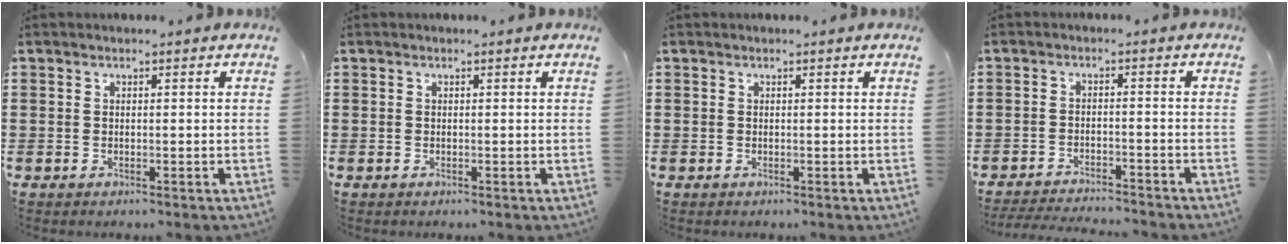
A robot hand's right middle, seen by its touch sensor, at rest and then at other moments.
{"total": 0.0}
{"total": 0.0}
{"total": 3.4, "force": [-3.3, 0.1, 0.4], "torque": [-0.009, 0.001, -0.069]}